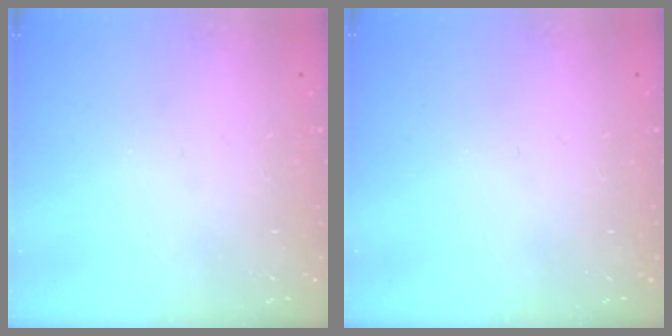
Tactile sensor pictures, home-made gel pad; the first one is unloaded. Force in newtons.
{"total": 0.0}